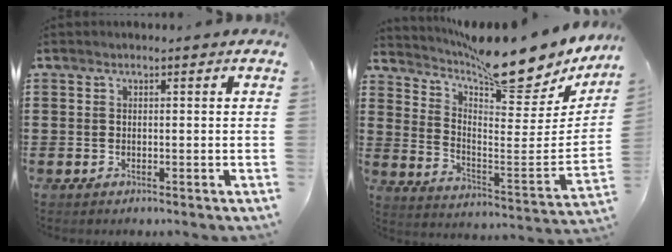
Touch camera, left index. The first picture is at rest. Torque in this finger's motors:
{"motor_torque": [0.42, 0.35, 0.71, 0.18]}